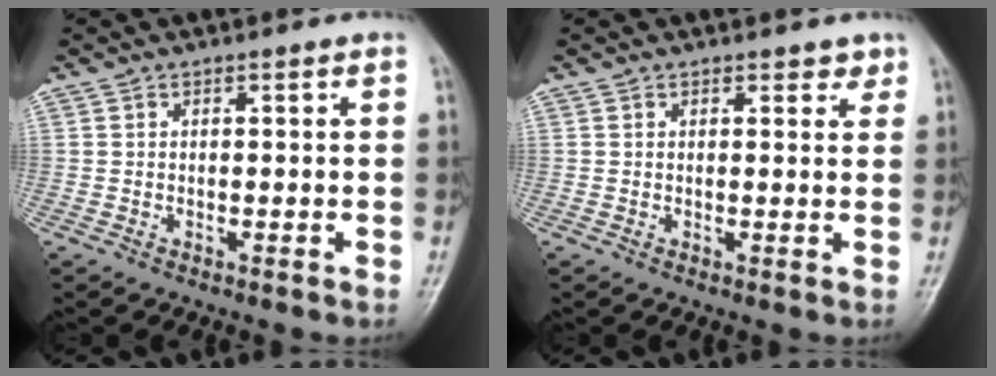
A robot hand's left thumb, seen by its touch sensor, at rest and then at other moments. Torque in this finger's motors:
{"motor_torque": [-0.03, -0.03, 0.05, 0.10, 0.03]}